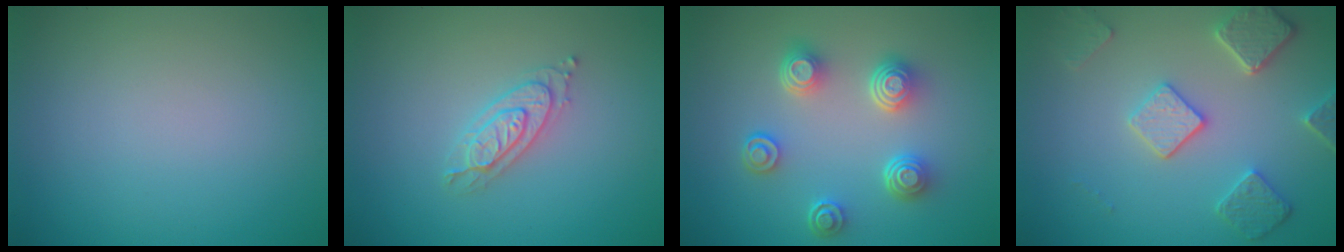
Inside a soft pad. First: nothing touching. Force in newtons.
{"total": 2.6, "press": 2.6, "slide": 0.5}
{"total": 4.6, "press": 3.6, "slide": 2.9}
{"total": 4.5, "press": 3.7, "slide": 2.6}